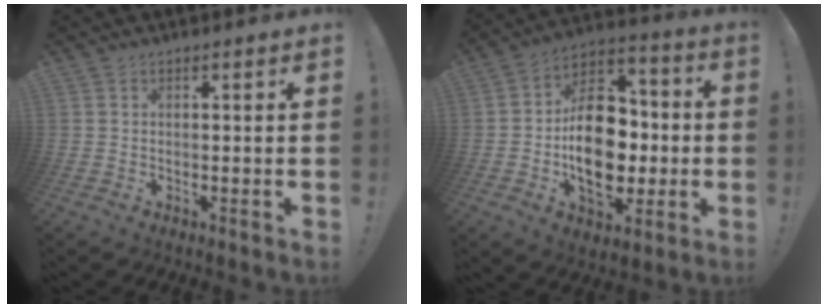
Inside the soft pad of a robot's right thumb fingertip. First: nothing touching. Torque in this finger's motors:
{"motor_torque": [2.67, 2.34, 0.22, -0.01, 0.26]}